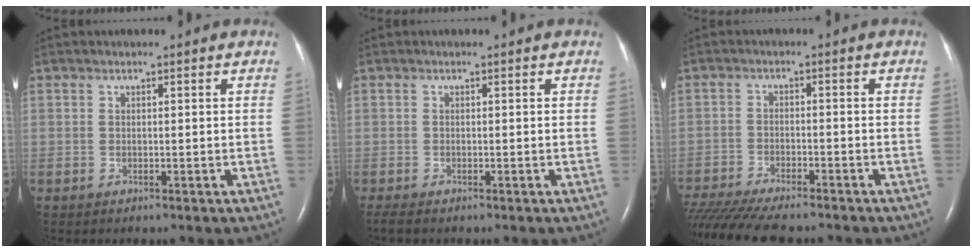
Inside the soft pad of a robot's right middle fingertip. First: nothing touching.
{"total": 1.4, "force": [-1.2, 0.2, 0.7], "torque": [-0.019, -0.006, -0.018]}
{"total": 14.8, "force": [-12.9, 2.2, 6.8], "torque": [-0.129, -0.029, -0.198]}